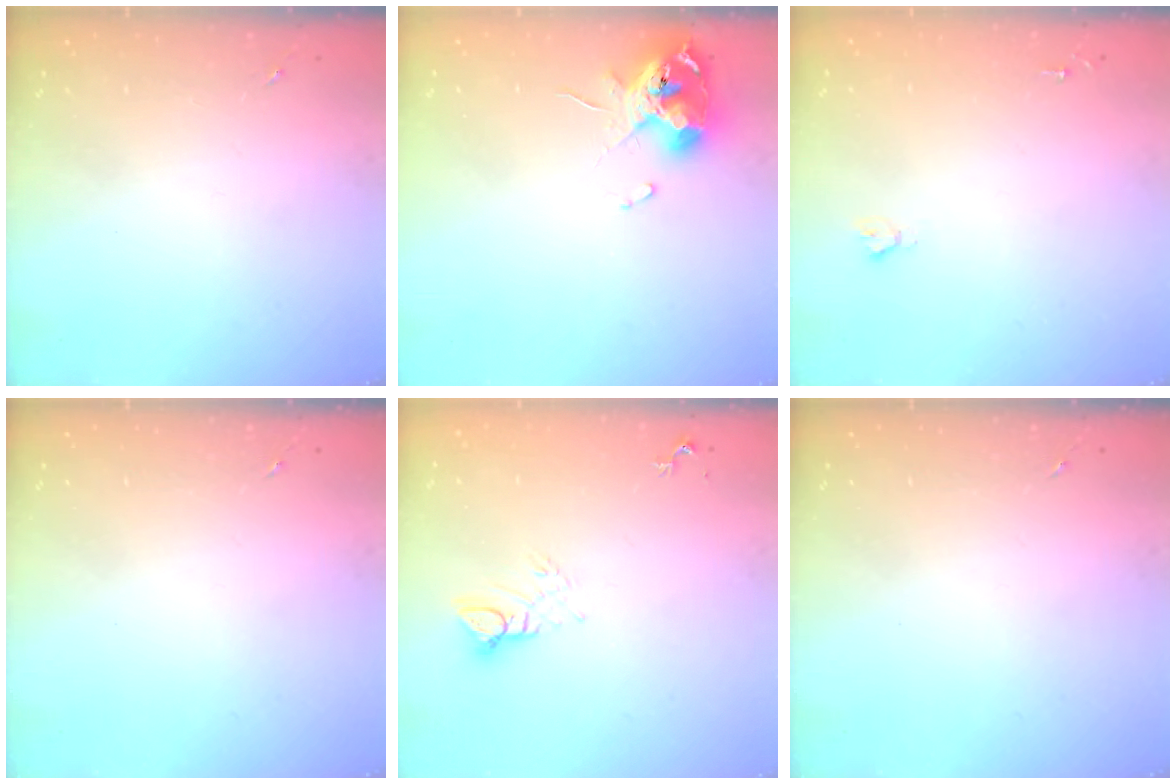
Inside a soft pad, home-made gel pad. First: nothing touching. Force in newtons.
{"total": 11.2, "press": 11.2, "slide": 1.3}
{"total": 1.9, "press": 1.9, "slide": 0.2}
{"total": 0.0}
{"total": 5.7, "press": 5.7, "slide": 0.3}
{"total": 0.0}